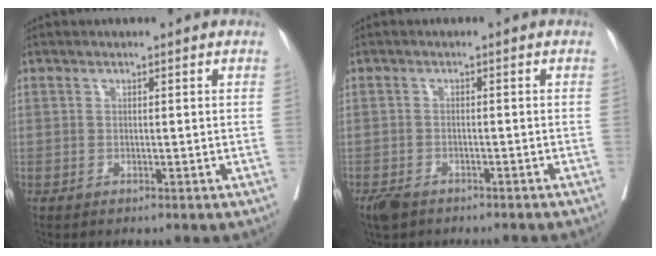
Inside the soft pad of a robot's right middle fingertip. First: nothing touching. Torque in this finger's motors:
{"motor_torque": [-0.25, -0.37, 0.04, 0.00]}